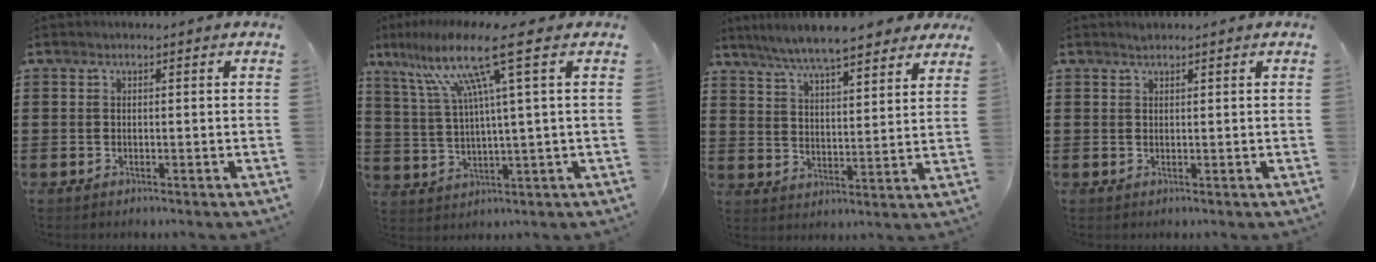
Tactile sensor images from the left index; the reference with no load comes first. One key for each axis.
{"total": 12.7, "fx": 6.0, "fy": 0.1, "fz": 11.1, "tx": -0.243, "ty": -0.013, "tz": 0.088}
{"total": 7.3, "fx": 6.7, "fy": 0.4, "fz": 3.0, "tx": -0.084, "ty": -0.025, "tz": 0.117}
{"total": 0.9, "fx": 0.8, "fy": 0.1, "fz": 0.3, "tx": -0.008, "ty": -0.001, "tz": 0.017}